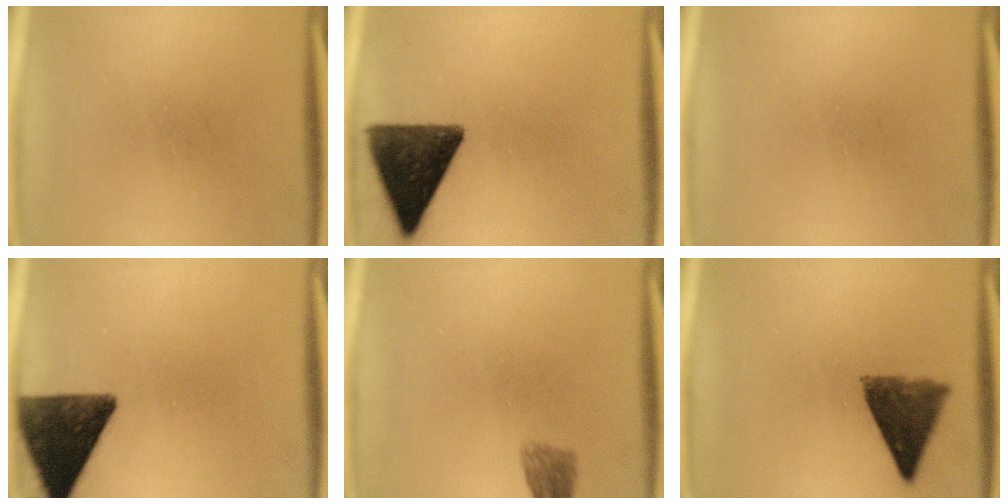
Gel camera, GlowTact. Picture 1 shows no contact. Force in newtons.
{"total": 13.2}
{"total": 0.0}
{"total": 12.8}
{"total": 2.9}
{"total": 8.6}